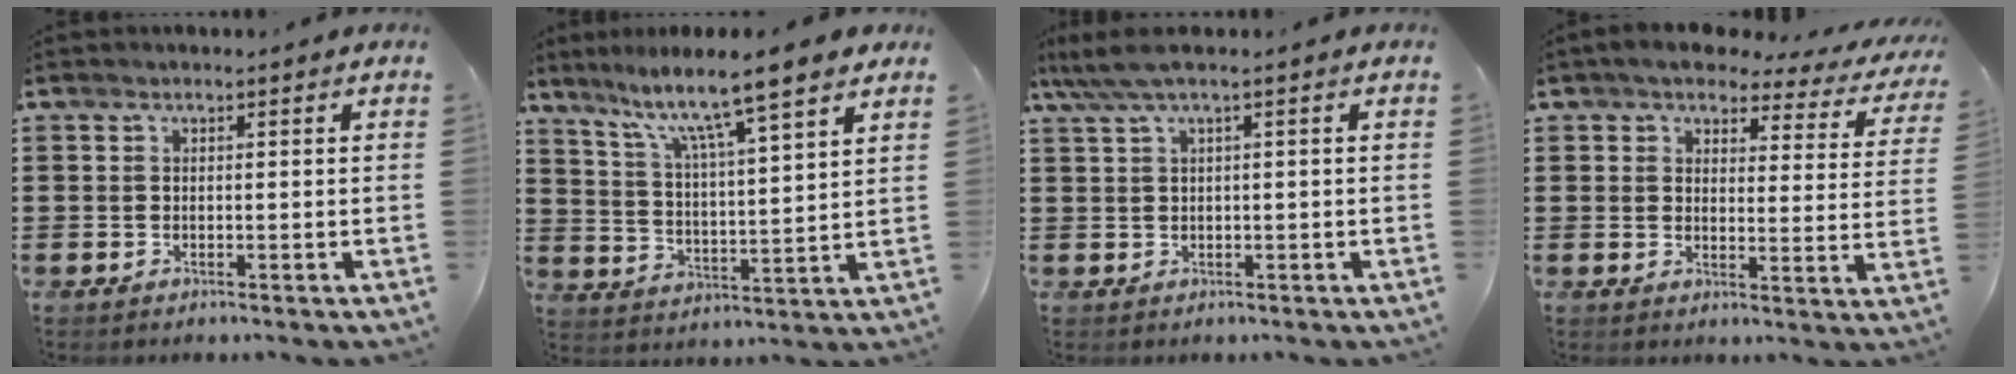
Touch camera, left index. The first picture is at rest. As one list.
[{"total": 8.6, "force": [7.0, -0.5, 4.9], "torque": [-0.114, -0.050, 0.109]}, {"total": 2.7, "force": [0.8, 0.2, 2.6], "torque": [-0.057, -0.004, 0.010]}, {"total": 5.0, "force": [4.3, 1.3, 2.1], "torque": [-0.055, -0.022, 0.071]}]